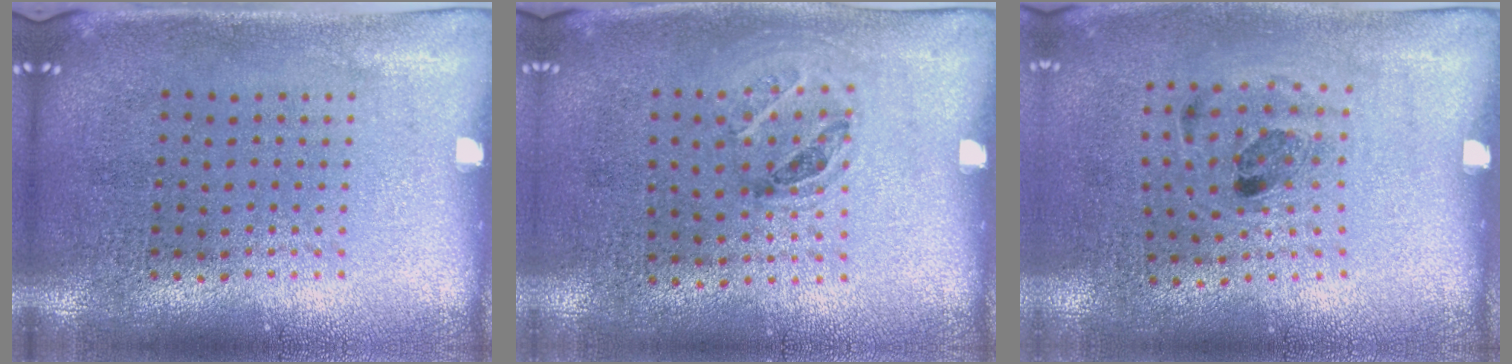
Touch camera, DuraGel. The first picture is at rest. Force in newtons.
{"total": 1.0, "press": 0.7, "slide": 0.7}
{"total": 1.2, "press": 0.7, "slide": 0.9}